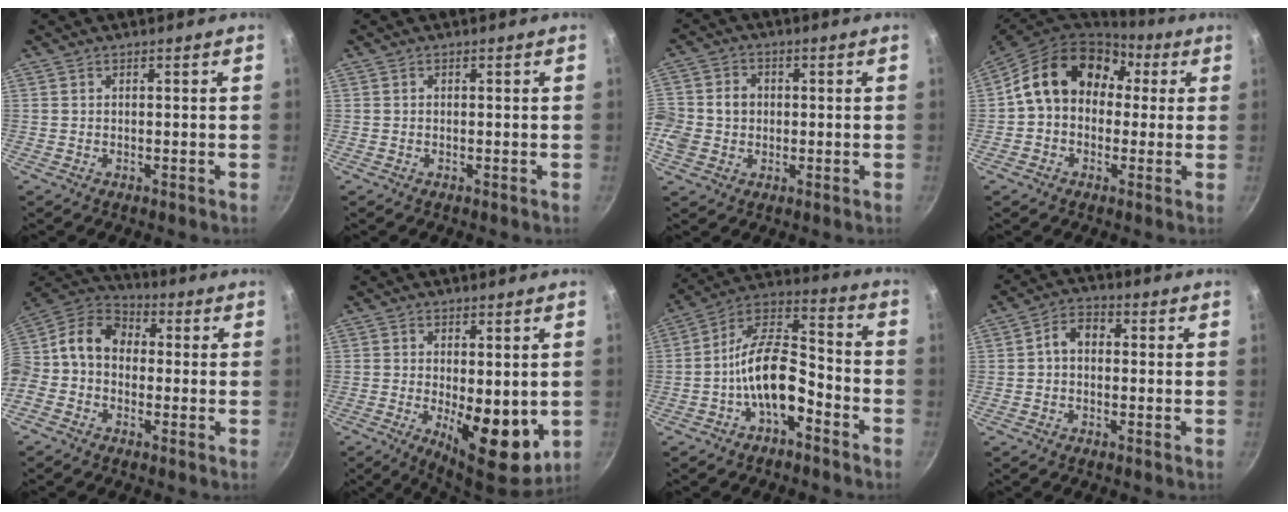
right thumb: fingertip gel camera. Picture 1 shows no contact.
{"total": 0.0}
{"total": 9.8, "force": [-0.7, 8.8, 4.2], "torque": [-0.087, 0.018, -0.023]}
{"total": 17.1, "force": [3.2, 13.3, 10.3], "torque": [-0.144, 0.045, 0.037]}
{"total": 12.7, "force": [-0.2, 9.9, 7.9], "torque": [-0.135, 0.049, -0.029]}
{"total": 12.3, "force": [-1.7, 5.4, 11.0], "torque": [-0.135, -0.015, -0.009]}
{"total": 13.5, "force": [-5.4, 6.7, 10.4], "torque": [-0.158, 0.065, -0.106]}
{"total": 4.6, "force": [0.1, 3.4, 3.2], "torque": [-0.044, 0.014, -0.010]}